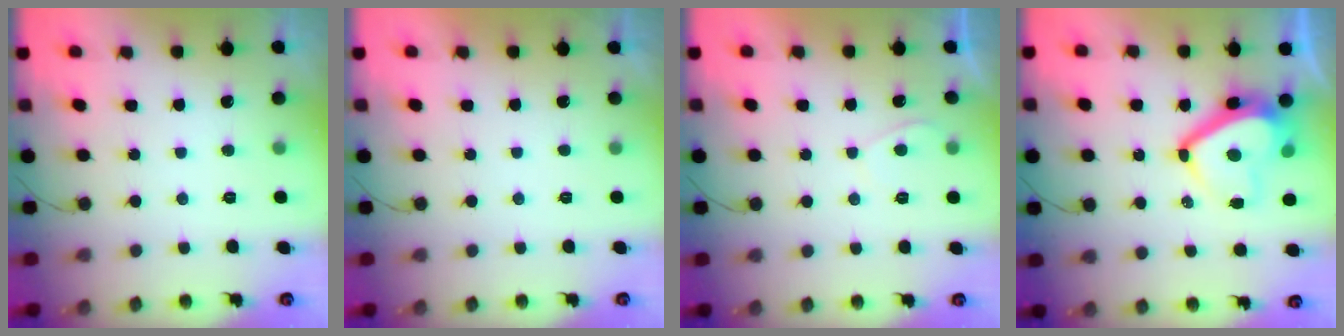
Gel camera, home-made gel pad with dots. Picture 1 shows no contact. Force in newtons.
{"total": 2.3, "press": 2.2, "slide": 0.3}
{"total": 1.1, "press": 1.0, "slide": 0.5}
{"total": 11.7, "press": 11.6, "slide": 1.5}